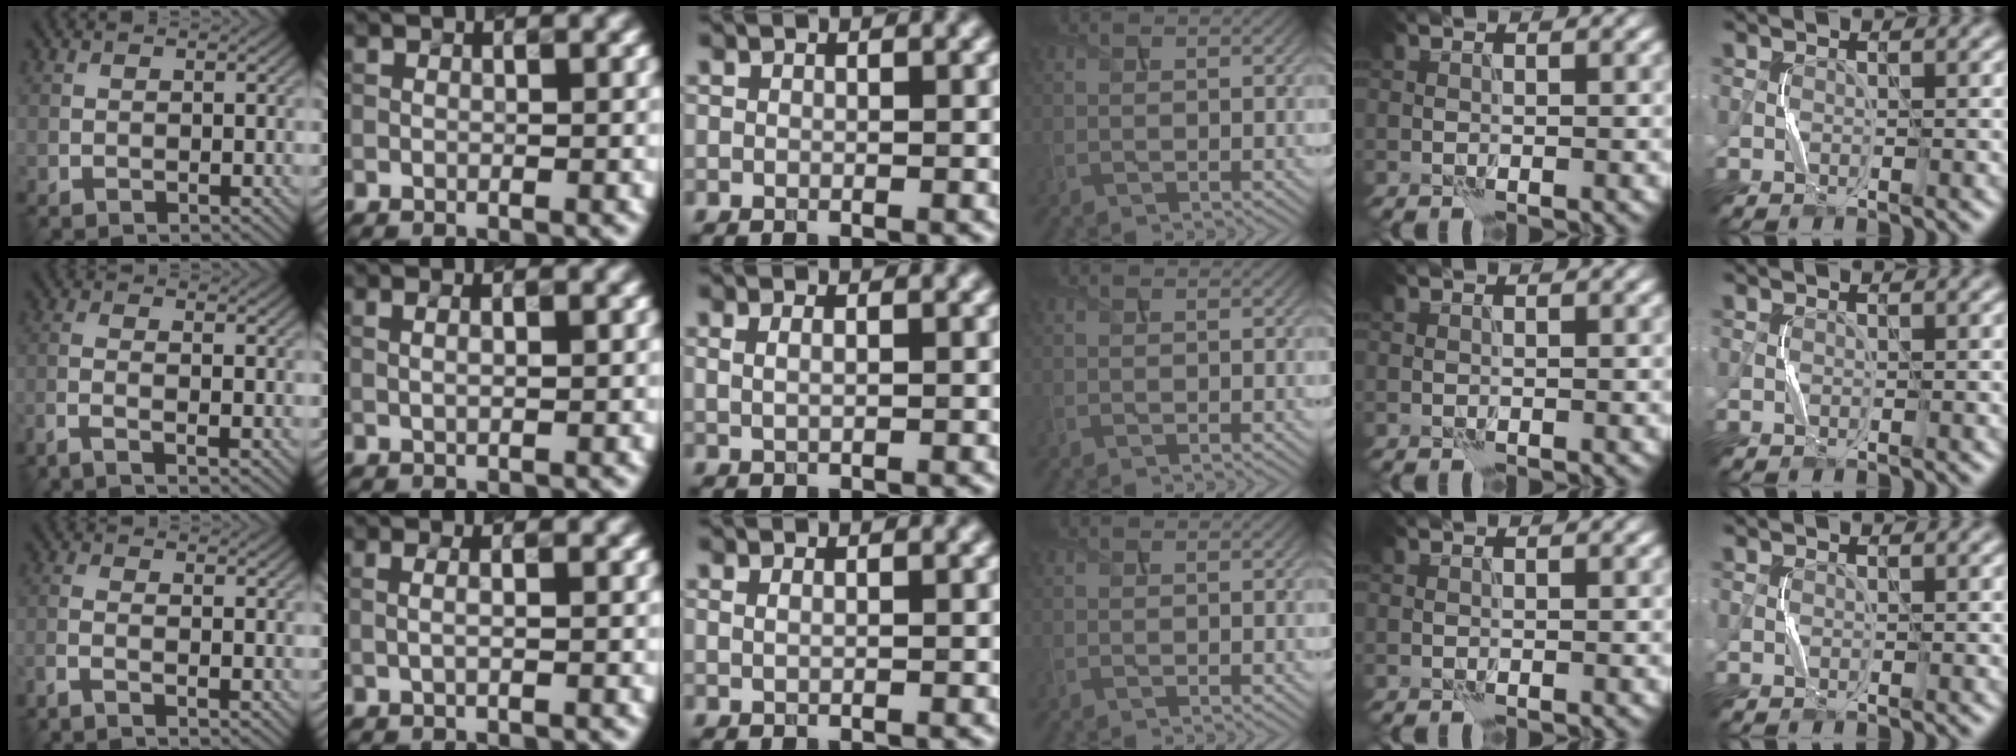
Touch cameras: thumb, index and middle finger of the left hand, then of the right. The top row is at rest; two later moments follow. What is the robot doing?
{"motion": "squeeze", "object": "sponge"}